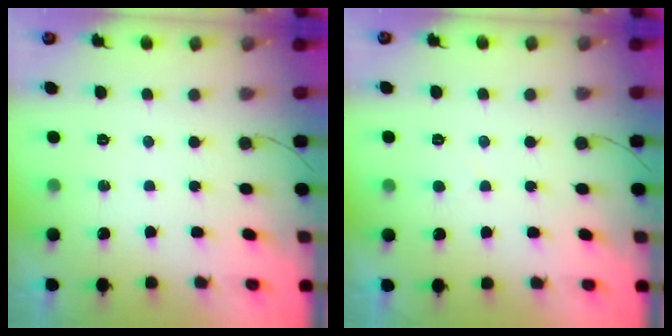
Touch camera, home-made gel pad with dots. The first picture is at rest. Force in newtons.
{"total": 2.3, "press": 2.3, "slide": 0.3}